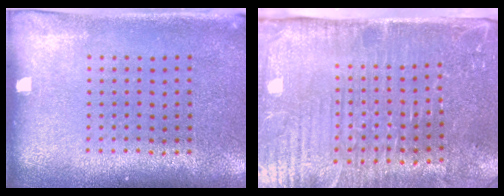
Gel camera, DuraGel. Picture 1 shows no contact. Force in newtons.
{"total": 5.0, "press": 4.5, "slide": 2.4}